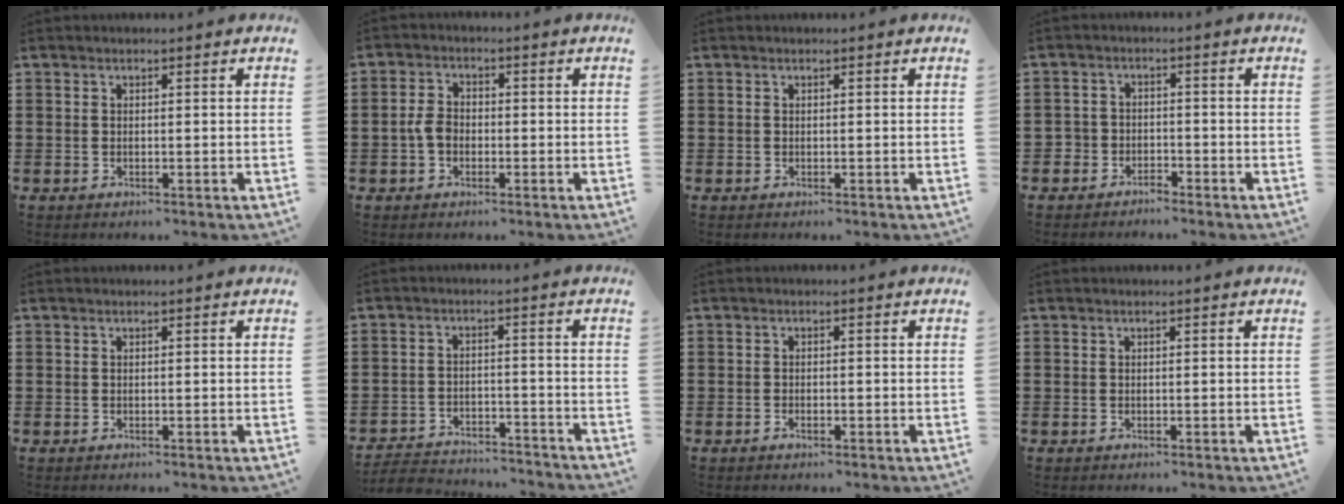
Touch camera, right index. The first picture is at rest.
{"total": 3.2, "force": [-1.0, 2.1, 2.2], "torque": [-0.057, -0.001, -0.023]}
{"total": 0.0}
{"total": 2.6, "force": [-2.4, 0.9, -0.3], "torque": [-0.004, -0.002, -0.053]}
{"total": 0.0}
{"total": 3.8, "force": [-3.8, 0.4, 0.3], "torque": [-0.016, 0.001, -0.081]}
{"total": 0.6, "force": [-0.4, 0.2, 0.4], "torque": [-0.010, -0.004, -0.006]}
{"total": 0.0}